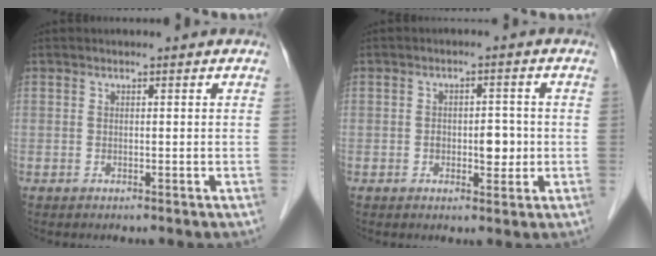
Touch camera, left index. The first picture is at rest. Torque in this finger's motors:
{"motor_torque": [0.14, -0.05, 0.05, 0.05]}